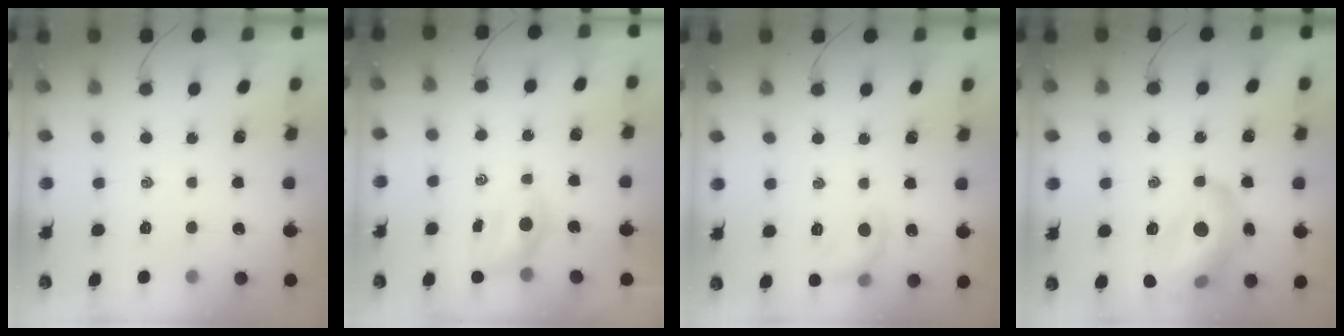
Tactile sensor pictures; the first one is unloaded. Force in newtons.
{"total": 4.1, "press": 4.0, "slide": 0.7}
{"total": 7.7, "press": 7.6, "slide": 0.4}
{"total": 17.3, "press": 17.1, "slide": 2.7}